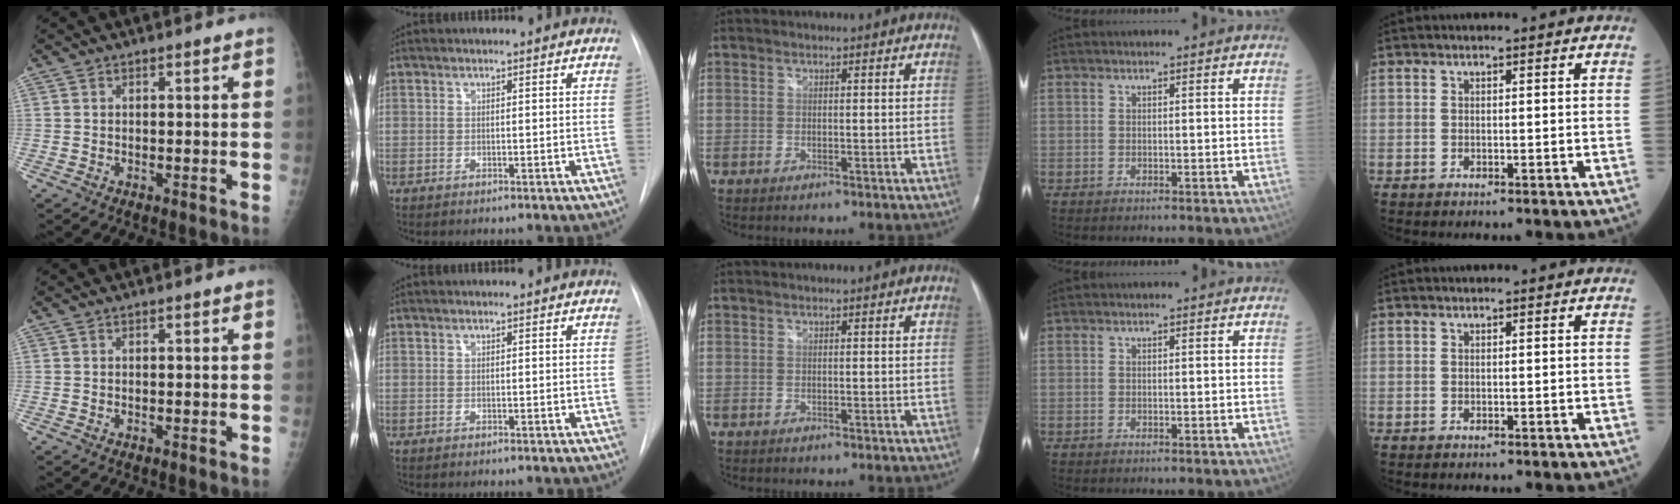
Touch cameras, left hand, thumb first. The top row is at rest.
{}